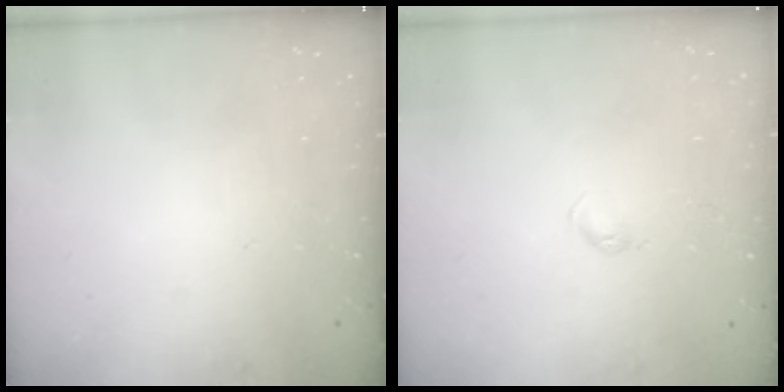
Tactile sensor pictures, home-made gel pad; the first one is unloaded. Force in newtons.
{"total": 2.4, "press": 2.4, "slide": 0.4}